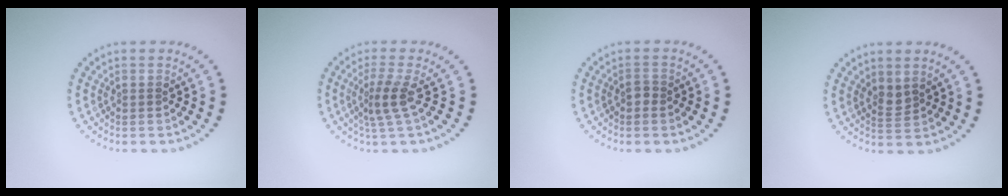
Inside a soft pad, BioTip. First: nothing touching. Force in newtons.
{"total": 2.5, "press": 1.7, "slide": 1.8}
{"total": 0.8, "press": 0.8, "slide": 0.3}
{"total": 1.5, "press": 1.2, "slide": 1.0}